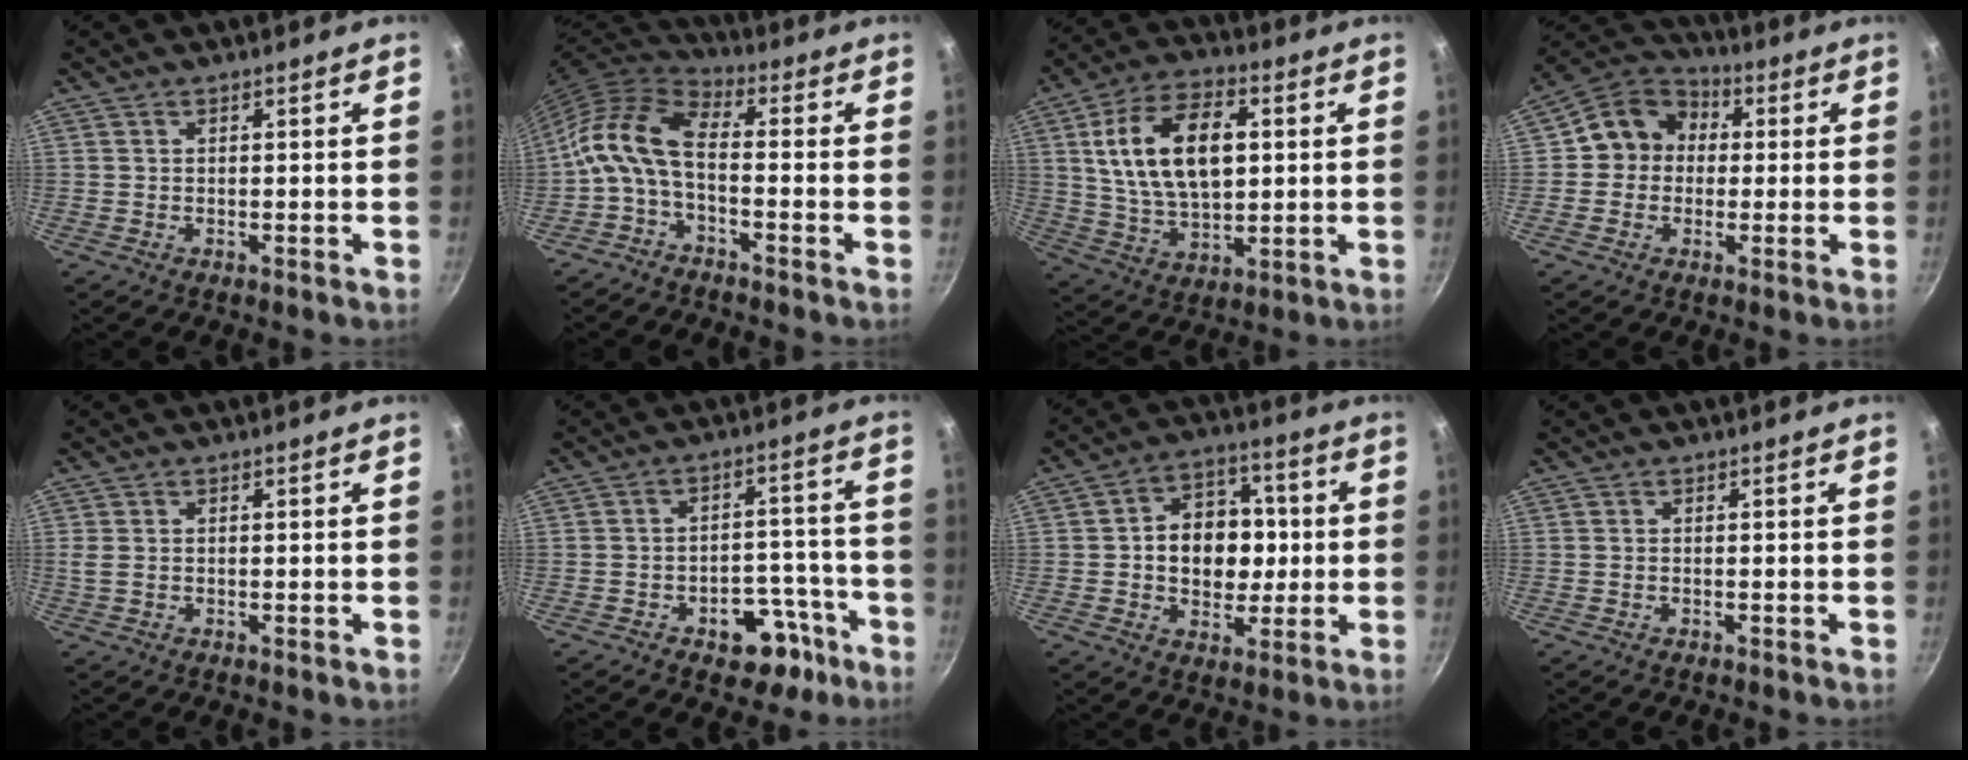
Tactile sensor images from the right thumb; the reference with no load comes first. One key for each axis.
{"total": 10.3, "fx": -2.2, "fy": 4.8, "fz": 8.9, "tx": -0.175, "ty": 0.051, "tz": -0.058}
{"total": 18.1, "fx": 3.6, "fy": 10.2, "fz": 14.4, "tx": -0.239, "ty": 0.003, "tz": 0.066}
{"total": 10.2, "fx": 0.5, "fy": 9.0, "fz": 4.8, "tx": -0.055, "ty": 0.028, "tz": -0.007}
{"total": 1.6, "fx": 0.0, "fy": 1.0, "fz": 1.2, "tx": -0.037, "ty": 0.001, "tz": 0.001}
{"total": 9.9, "fx": -5.6, "fy": 6.1, "fz": 5.4, "tx": -0.041, "ty": 0.055, "tz": -0.073}
{"total": 13.3, "fx": 0.1, "fy": 9.9, "fz": 8.9, "tx": -0.087, "ty": 0.022, "tz": 0.002}
{"total": 0.0}